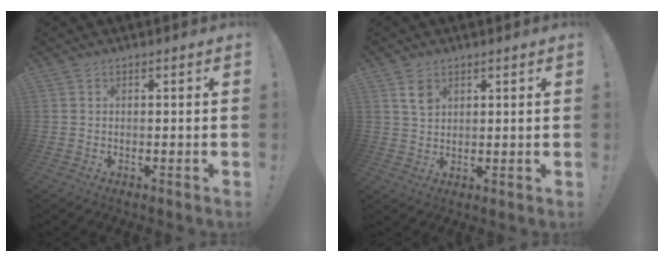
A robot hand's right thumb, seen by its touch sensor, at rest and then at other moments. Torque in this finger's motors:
{"motor_torque": [0.58, 0.79, 0.29, -0.21, 0.00]}